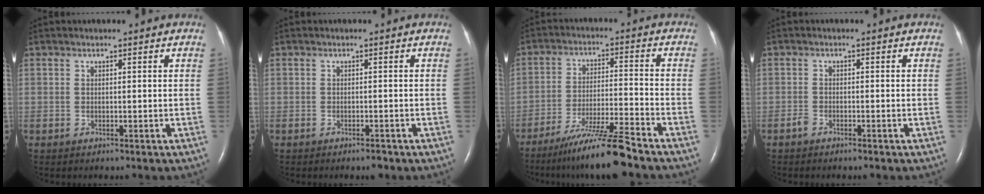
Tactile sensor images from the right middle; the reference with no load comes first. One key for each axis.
{"total": 1.2, "fx": -1.0, "fy": 0.3, "fz": 0.7, "tx": -0.013, "ty": -0.001, "tz": -0.011}
{"total": 10.2, "fx": -8.3, "fy": -1.4, "fz": 5.8, "tx": -0.097, "ty": -0.027, "tz": -0.149}
{"total": 1.4, "fx": -1.1, "fy": 0.4, "fz": 0.7, "tx": -0.019, "ty": -0.001, "tz": -0.019}